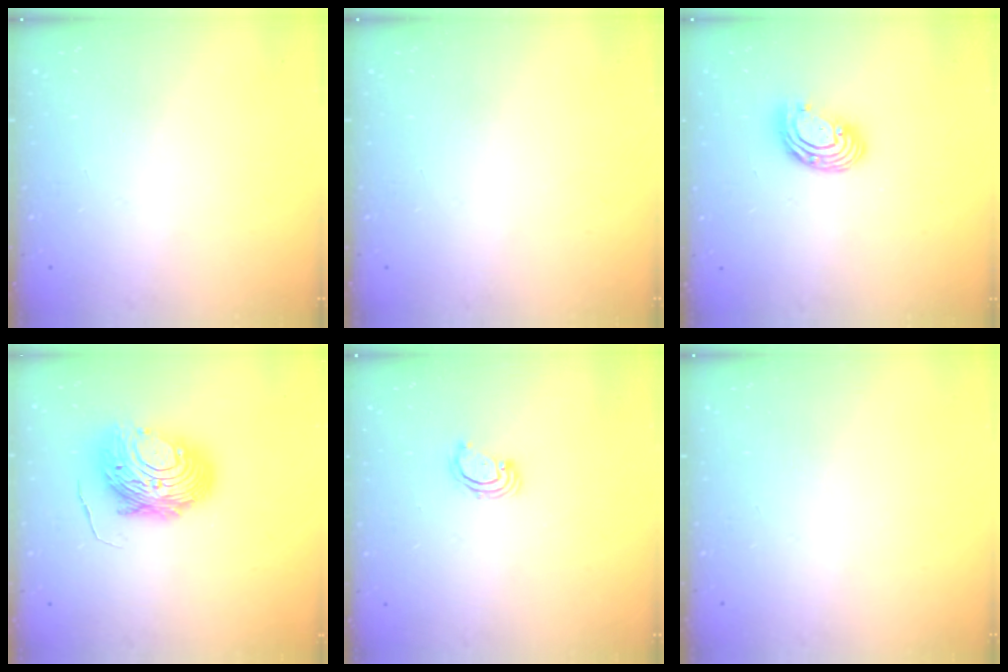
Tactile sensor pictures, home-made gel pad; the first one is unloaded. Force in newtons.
{"total": 0.0}
{"total": 9.3, "press": 9.3, "slide": 1.0}
{"total": 14.4, "press": 14.4, "slide": 1.3}
{"total": 2.4, "press": 2.4, "slide": 0.2}
{"total": 0.0}